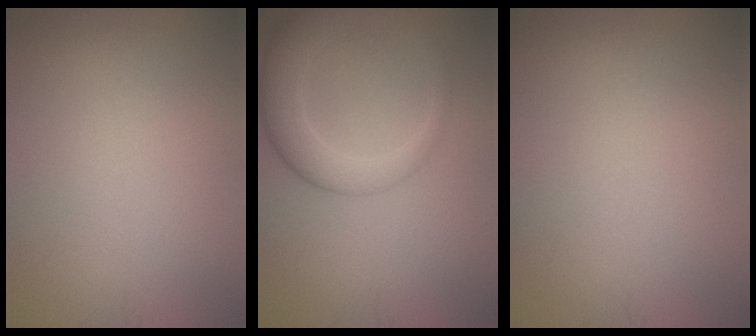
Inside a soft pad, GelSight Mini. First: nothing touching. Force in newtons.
{"total": 5.4, "press": 5.4, "slide": 0.3}
{"total": 0.0}